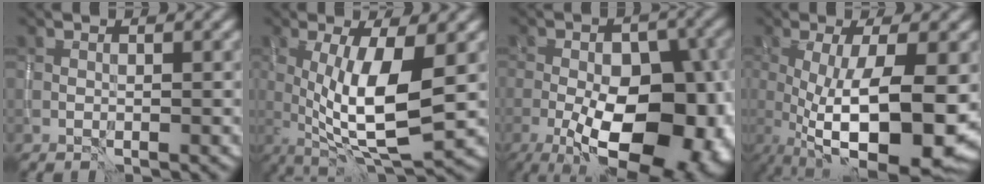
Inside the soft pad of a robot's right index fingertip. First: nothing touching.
{"total": 8.7, "force": [0.1, 2.7, 8.3], "torque": [-0.147, -0.013, 0.008]}
{"total": 15.7, "force": [-4.7, 7.9, 12.7], "torque": [-0.163, -0.008, -0.066]}
{"total": 12.5, "force": [-2.2, 4.1, 11.6], "torque": [-0.187, -0.018, -0.029]}